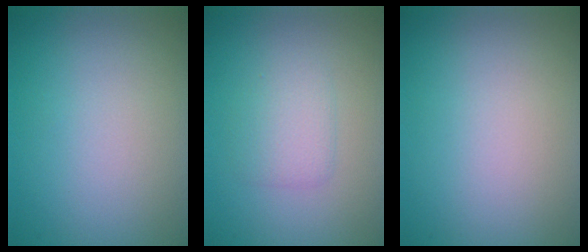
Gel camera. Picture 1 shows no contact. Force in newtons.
{"total": 2.0, "press": 2.0, "slide": 0.2}
{"total": 0.0}